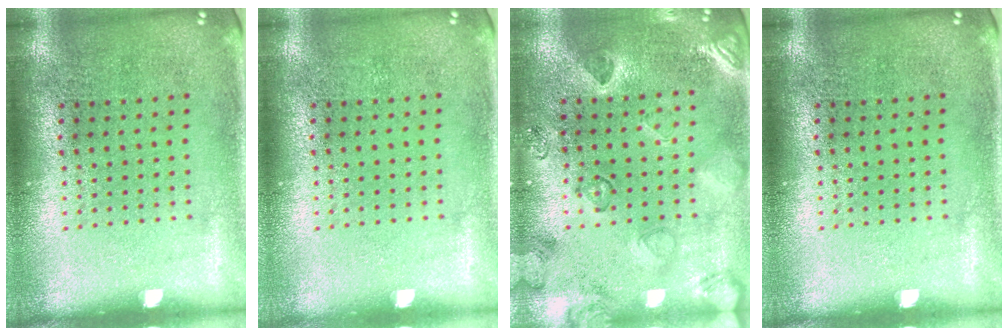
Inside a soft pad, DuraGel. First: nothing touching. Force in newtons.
{"total": 0.0}
{"total": 2.3, "press": 2.0, "slide": 1.1}
{"total": 0.0}